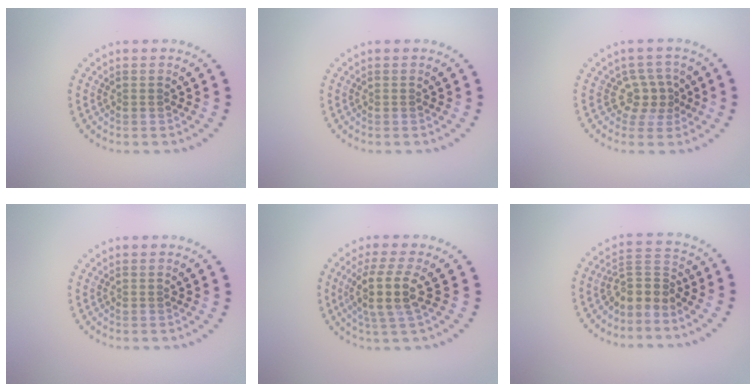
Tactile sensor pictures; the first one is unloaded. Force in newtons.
{"total": 0.0}
{"total": 2.5, "press": 1.9, "slide": 1.7}
{"total": 0.0}
{"total": 3.8, "press": 3.1, "slide": 2.2}
{"total": 3.0, "press": 2.1, "slide": 2.1}